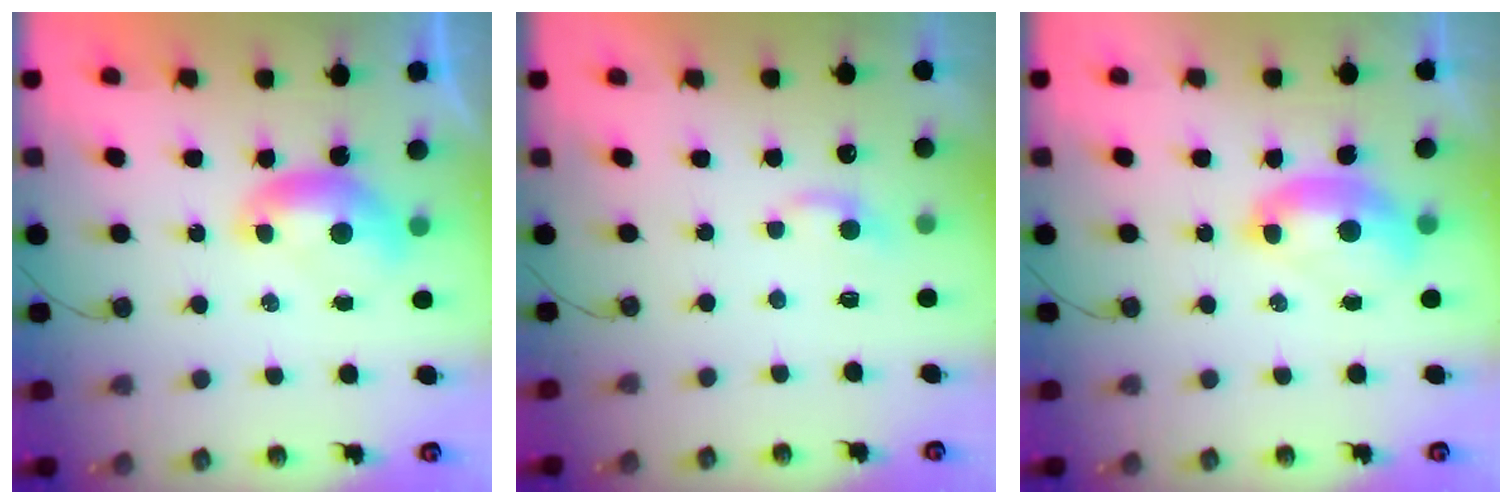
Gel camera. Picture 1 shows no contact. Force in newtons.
{"total": 1.7, "press": 1.6, "slide": 0.4}
{"total": 2.7, "press": 2.6, "slide": 0.6}